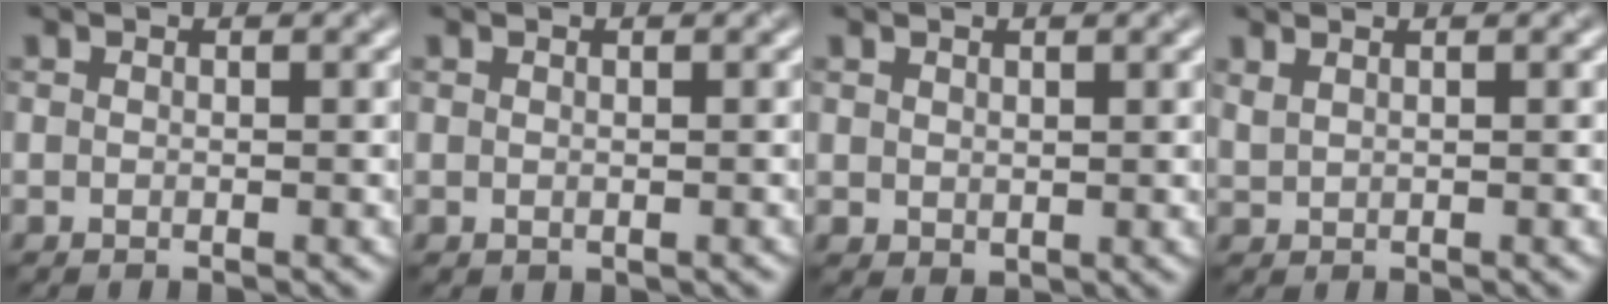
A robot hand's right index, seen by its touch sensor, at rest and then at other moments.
{"total": 0.0}
{"total": 1.0, "force": [0.5, 0.7, 0.4], "torque": [-0.012, -0.005, 0.017]}
{"total": 1.1, "force": [0.9, 0.3, 0.5], "torque": [-0.021, -0.001, 0.027]}